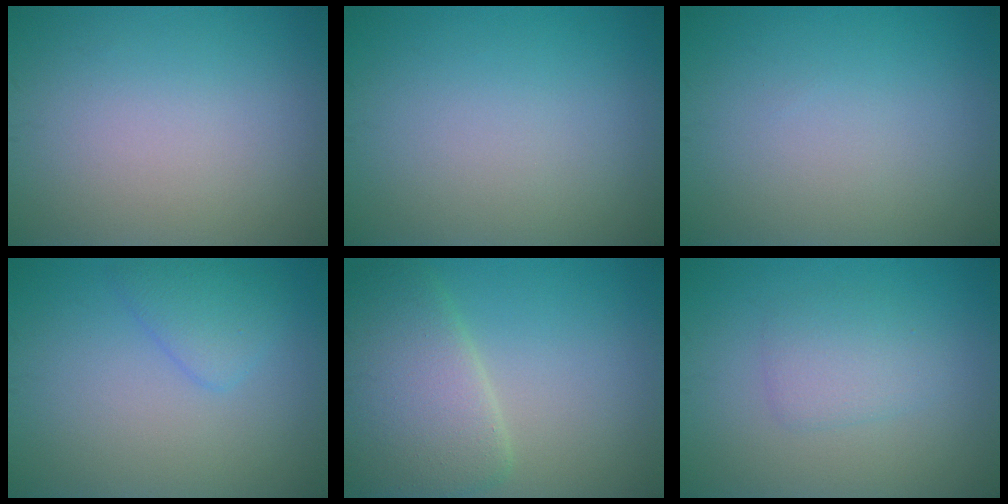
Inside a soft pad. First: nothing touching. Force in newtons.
{"total": 0.0}
{"total": 0.0}
{"total": 2.3, "press": 2.3, "slide": 0.2}
{"total": 6.5, "press": 6.5, "slide": 0.2}
{"total": 2.3, "press": 2.3, "slide": 0.0}